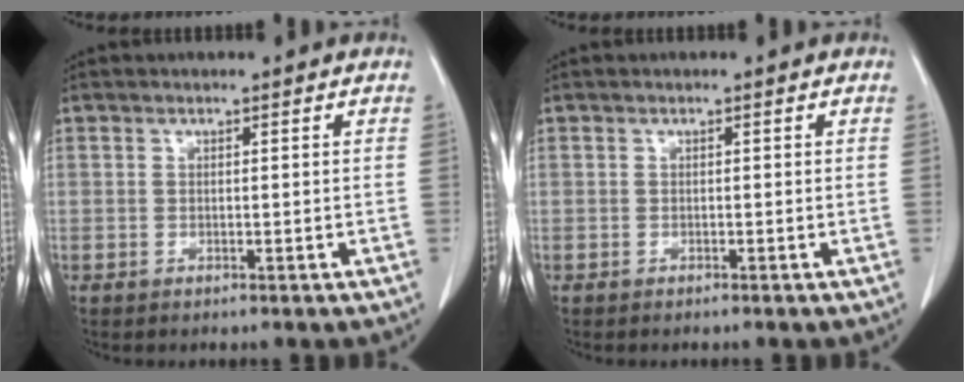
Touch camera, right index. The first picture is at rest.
{"total": 0.0}